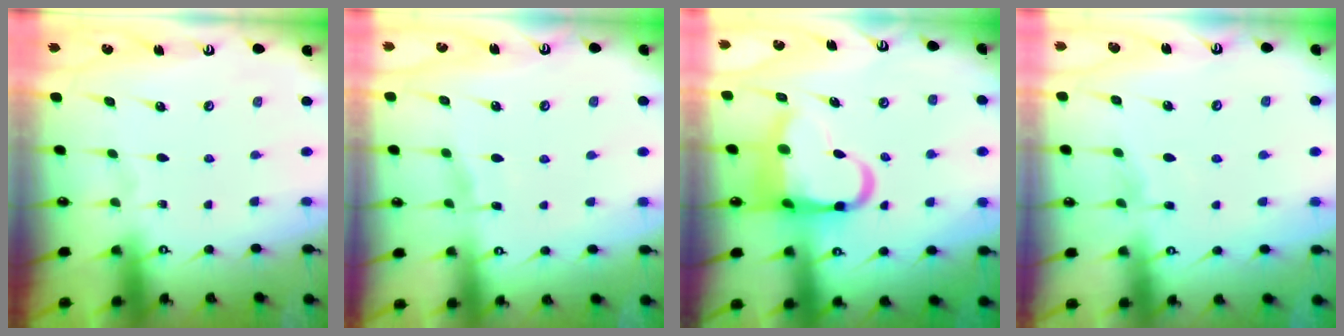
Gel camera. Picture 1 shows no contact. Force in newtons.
{"total": 3.5, "press": 3.5, "slide": 0.4}
{"total": 12.0, "press": 11.7, "slide": 2.7}
{"total": 5.1, "press": 5.1, "slide": 0.6}